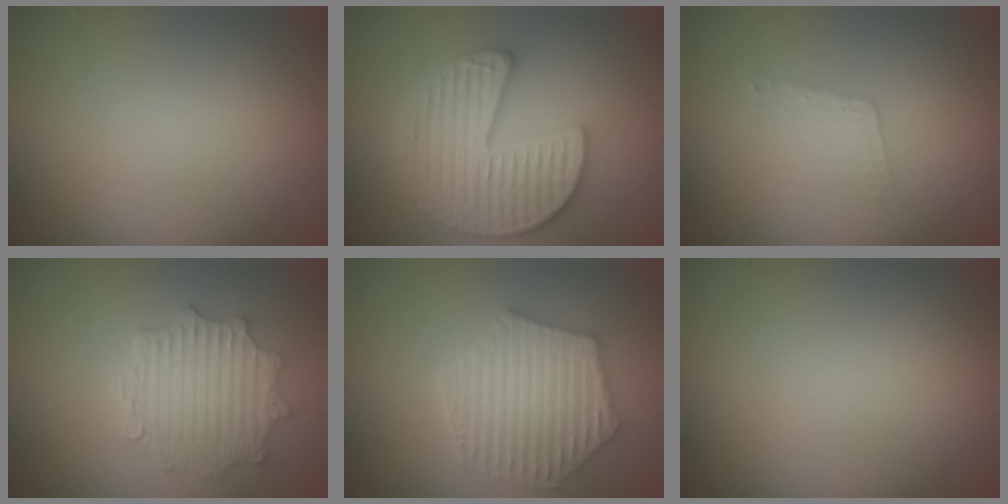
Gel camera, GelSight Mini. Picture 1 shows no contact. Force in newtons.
{"total": 5.9, "press": 5.8, "slide": 0.9}
{"total": 1.3, "press": 1.3, "slide": 0.1}
{"total": 4.1, "press": 3.6, "slide": 2.0}
{"total": 4.7, "press": 4.2, "slide": 2.1}
{"total": 0.0}